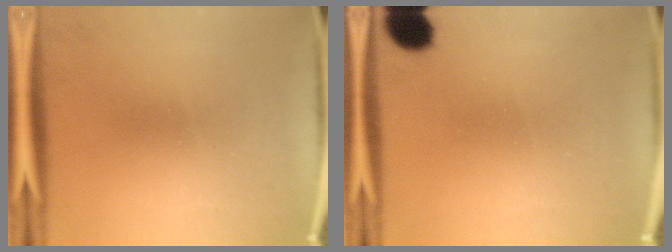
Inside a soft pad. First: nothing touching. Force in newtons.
{"total": 7.0}